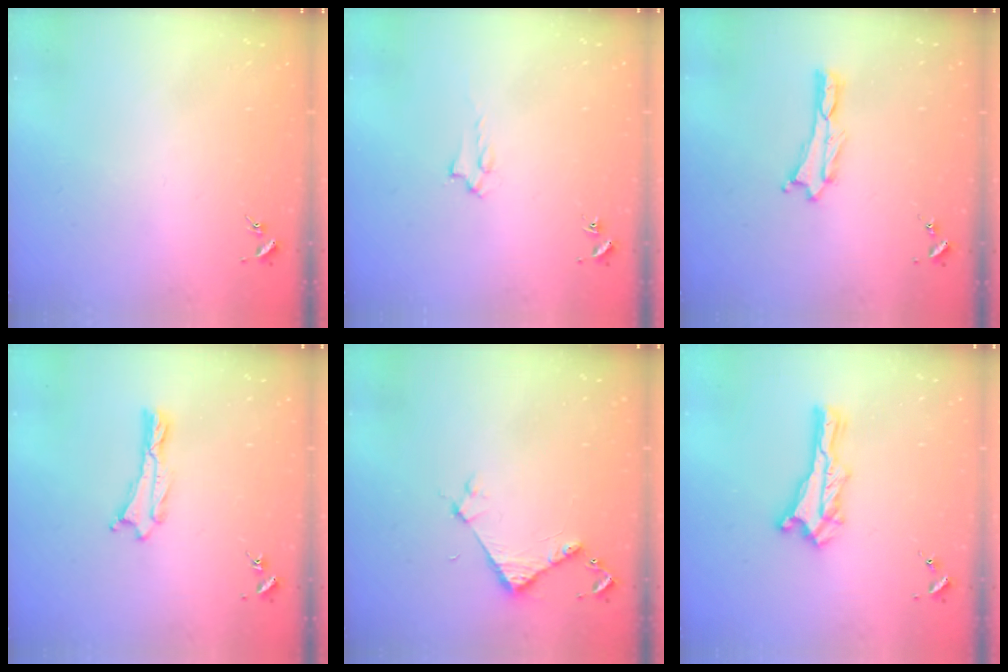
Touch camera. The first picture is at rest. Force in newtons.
{"total": 1.4, "press": 1.4, "slide": 0.2}
{"total": 0.0}
{"total": 0.0}
{"total": 3.8, "press": 3.8, "slide": 0.3}
{"total": 0.6, "press": 0.5, "slide": 0.2}